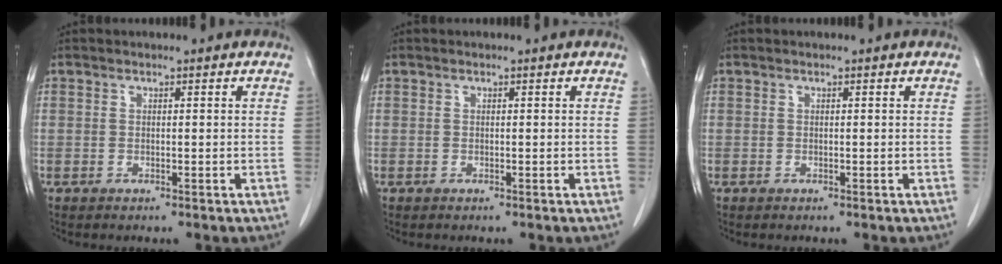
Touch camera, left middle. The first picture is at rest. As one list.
[{"total": 0.0}, {"total": 0.0}]